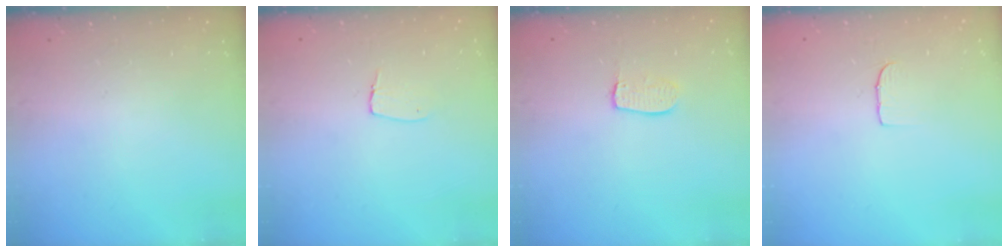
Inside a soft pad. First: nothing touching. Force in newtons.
{"total": 5.6, "press": 5.5, "slide": 0.4}
{"total": 6.6, "press": 6.6, "slide": 0.5}
{"total": 4.3, "press": 4.3, "slide": 0.3}